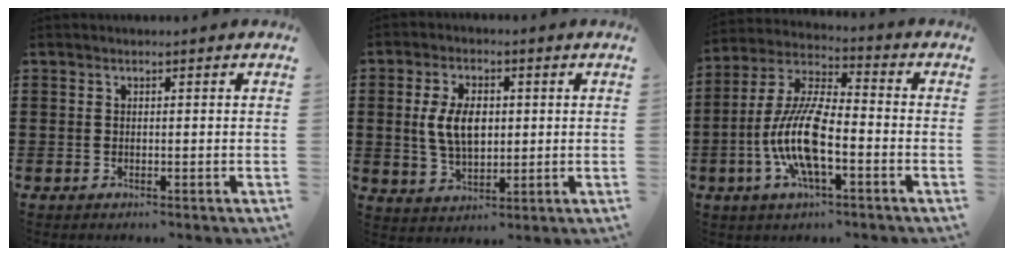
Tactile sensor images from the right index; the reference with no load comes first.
{"total": 6.9, "force": [0.6, 4.0, 5.7], "torque": [-0.121, 0.006, 0.003]}
{"total": 11.8, "force": [-3.6, 3.9, 10.6], "torque": [-0.244, -0.008, -0.073]}